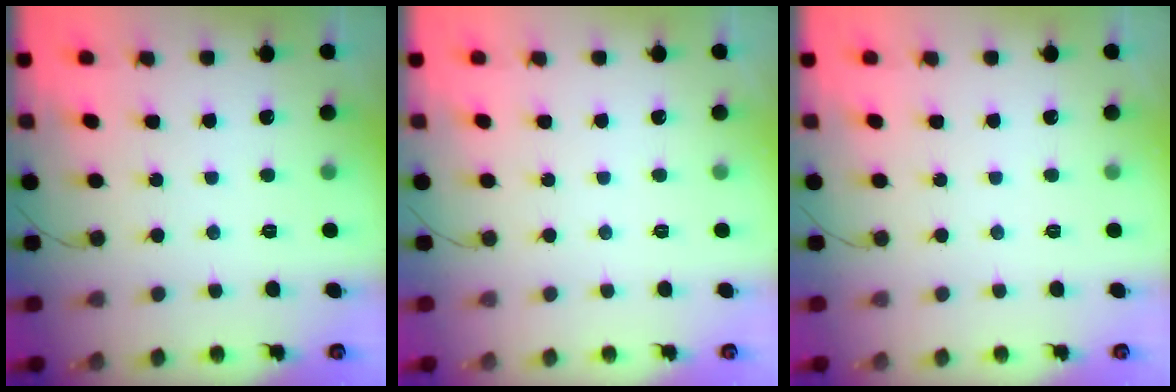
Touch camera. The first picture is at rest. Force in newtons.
{"total": 0.0}
{"total": 0.0}